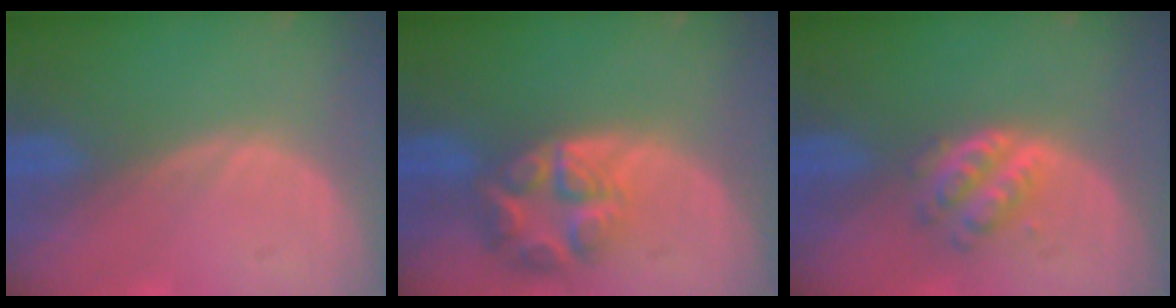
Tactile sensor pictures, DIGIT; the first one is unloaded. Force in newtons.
{"total": 7.9, "press": 6.9, "slide": 3.8}
{"total": 4.9, "press": 4.4, "slide": 2.2}